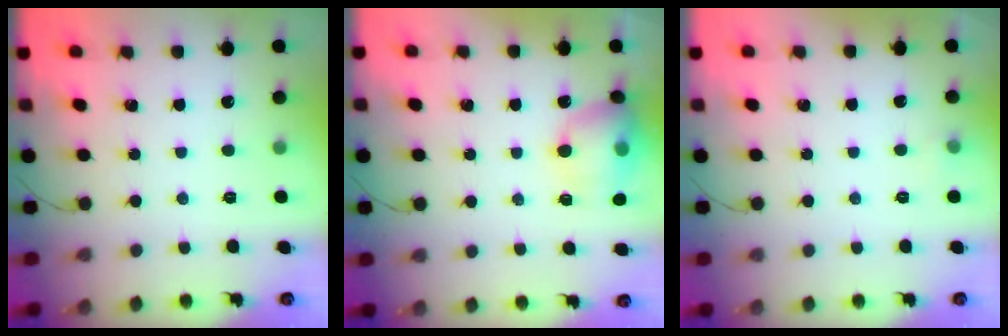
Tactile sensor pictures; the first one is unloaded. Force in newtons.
{"total": 14.3, "press": 14.1, "slide": 2.4}
{"total": 4.0, "press": 3.9, "slide": 1.0}